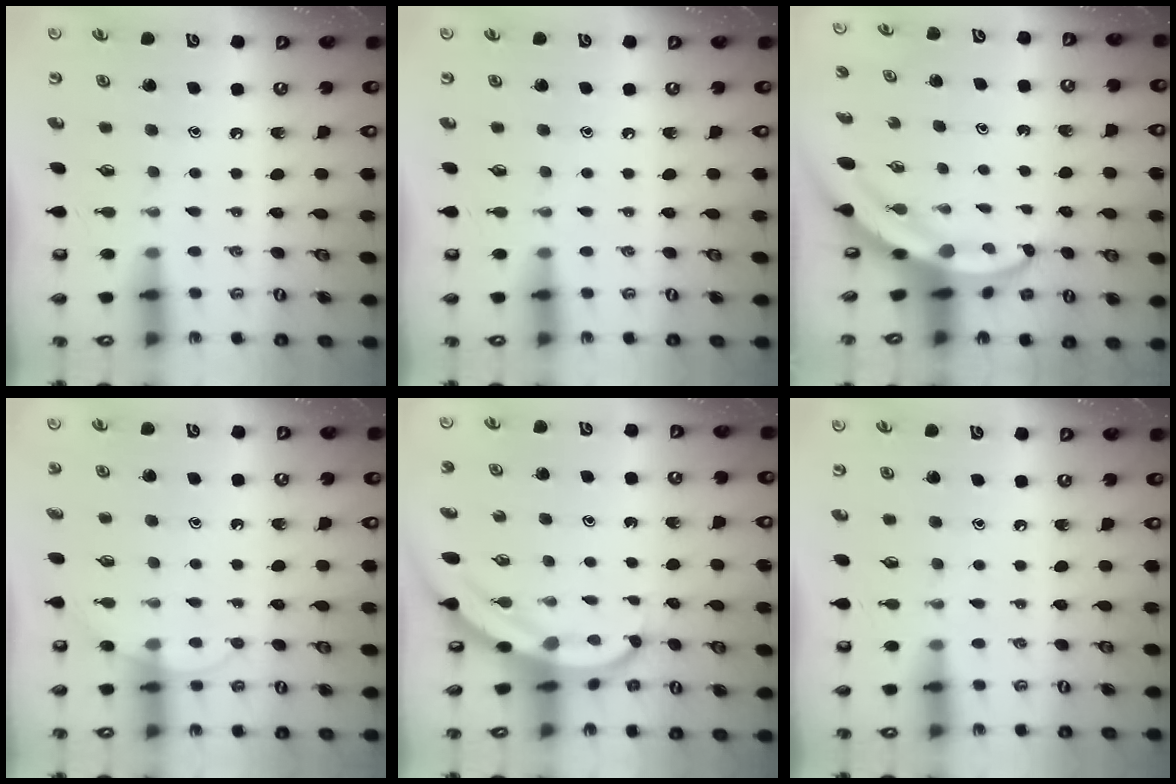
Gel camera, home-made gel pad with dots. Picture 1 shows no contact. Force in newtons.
{"total": 0.0}
{"total": 4.5, "press": 4.5, "slide": 0.5}
{"total": 5.2, "press": 5.2, "slide": 0.5}
{"total": 5.7, "press": 5.7, "slide": 0.6}
{"total": 0.0}